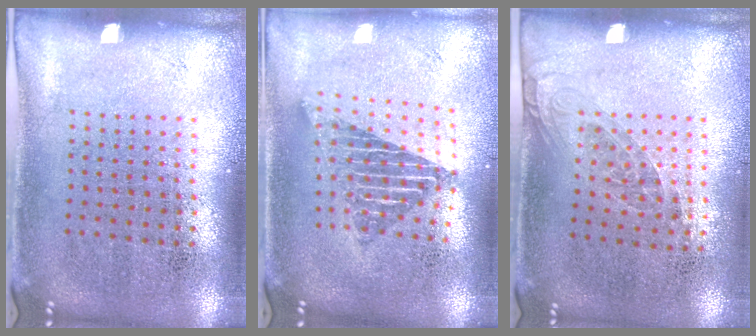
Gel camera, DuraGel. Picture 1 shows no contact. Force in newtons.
{"total": 1.8, "press": 1.5, "slide": 1.1}
{"total": 1.0, "press": 0.9, "slide": 0.6}